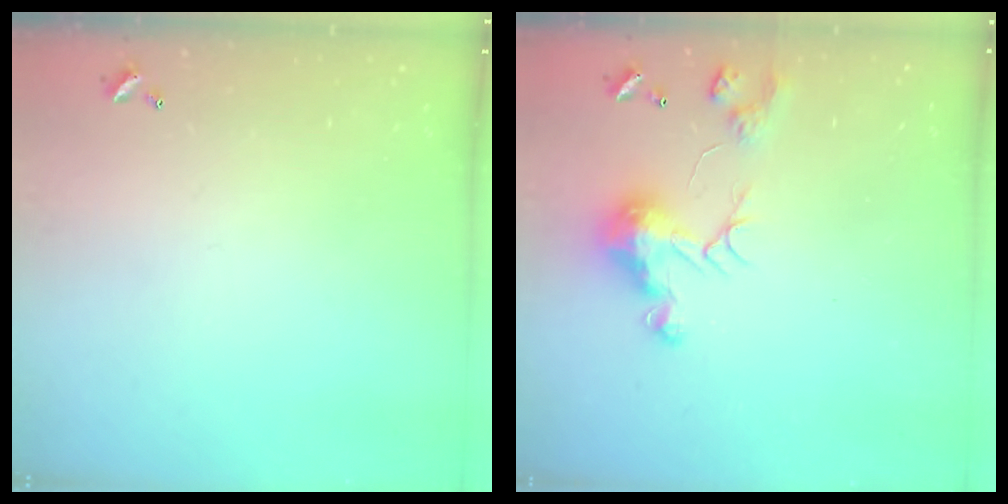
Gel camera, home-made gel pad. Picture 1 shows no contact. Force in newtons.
{"total": 11.0, "press": 11.0, "slide": 0.7}